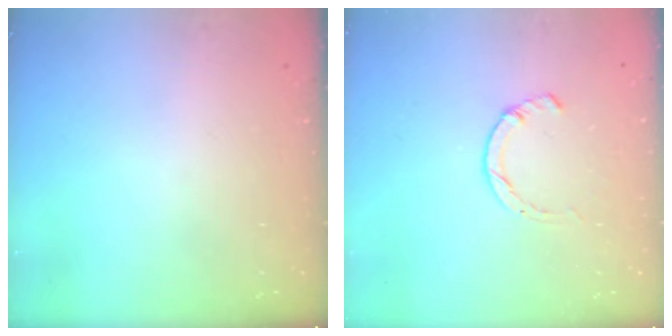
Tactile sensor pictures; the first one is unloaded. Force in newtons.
{"total": 2.3, "press": 2.3, "slide": 0.5}